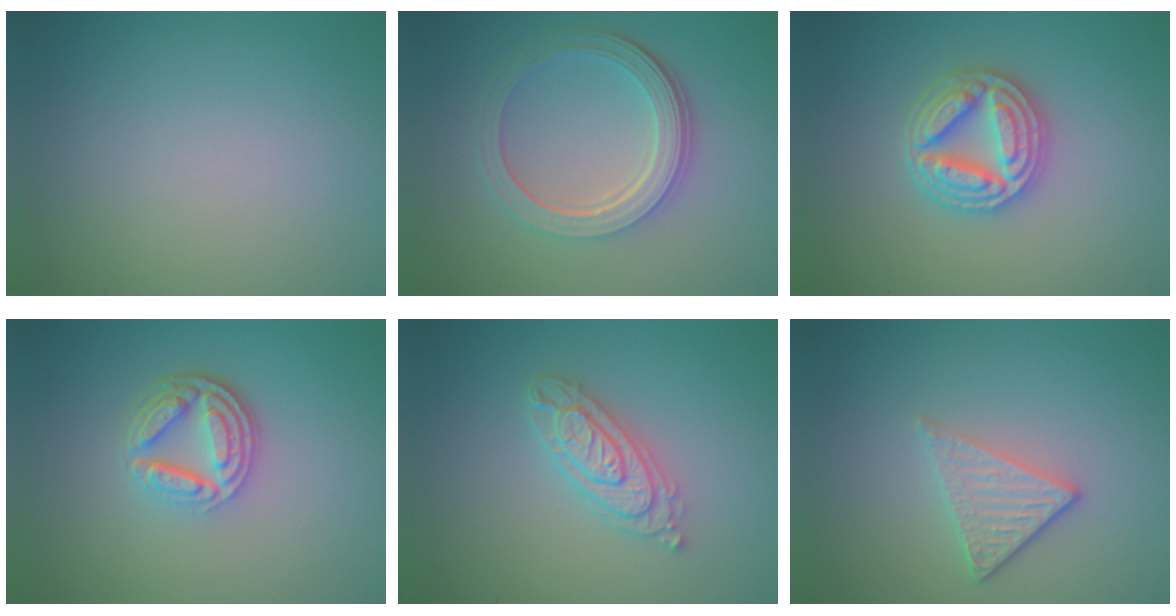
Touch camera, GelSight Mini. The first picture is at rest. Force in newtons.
{"total": 5.2, "press": 3.7, "slide": 3.6}
{"total": 5.0, "press": 5.0, "slide": 0.8}
{"total": 4.9, "press": 3.5, "slide": 3.4}
{"total": 3.7, "press": 3.7, "slide": 0.6}
{"total": 3.1, "press": 2.5, "slide": 1.9}